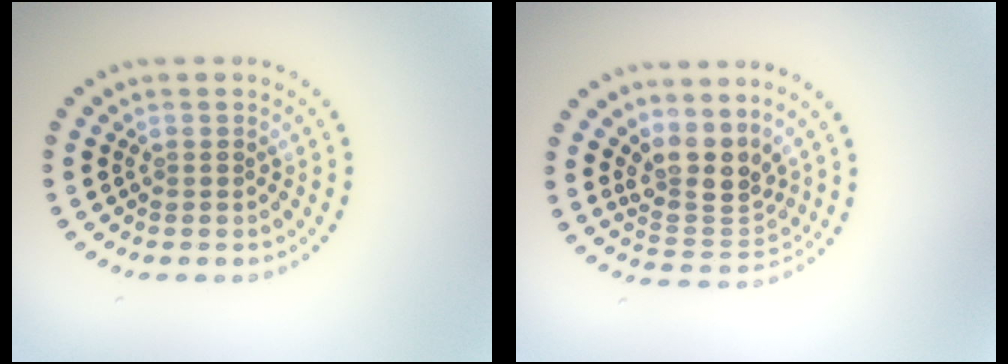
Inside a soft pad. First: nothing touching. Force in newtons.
{"total": 3.9, "press": 2.9, "slide": 2.6}